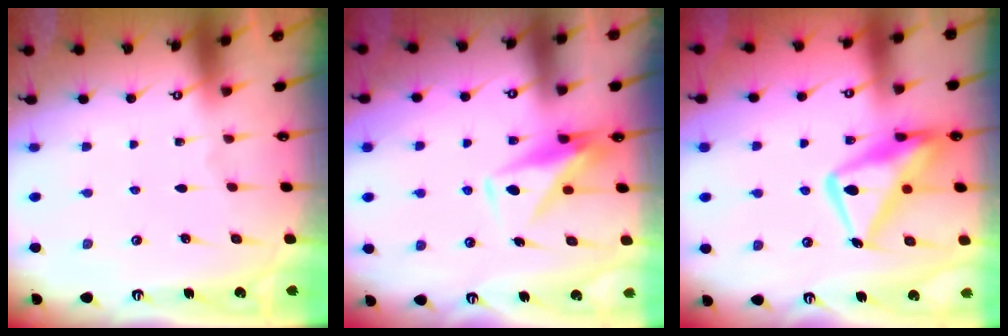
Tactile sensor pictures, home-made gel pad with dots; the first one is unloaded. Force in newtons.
{"total": 8.5, "press": 8.5, "slide": 0.4}
{"total": 16.6, "press": 16.5, "slide": 1.6}